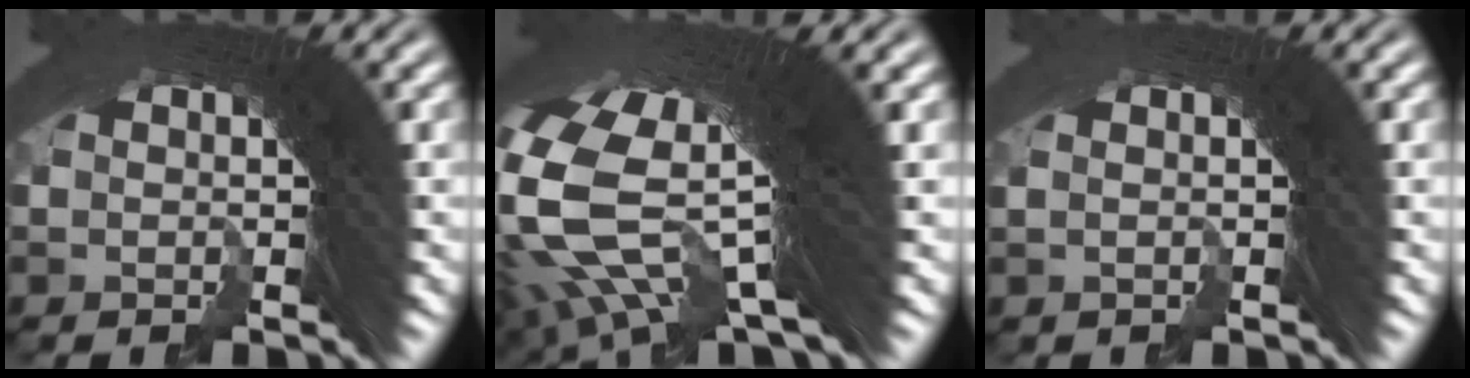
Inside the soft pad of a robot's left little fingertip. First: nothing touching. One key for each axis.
{"total": 14.2, "fx": 3.9, "fy": 7.1, "fz": 11.7, "tx": -0.235, "ty": -0.006, "tz": 0.069}
{"total": 0.0}